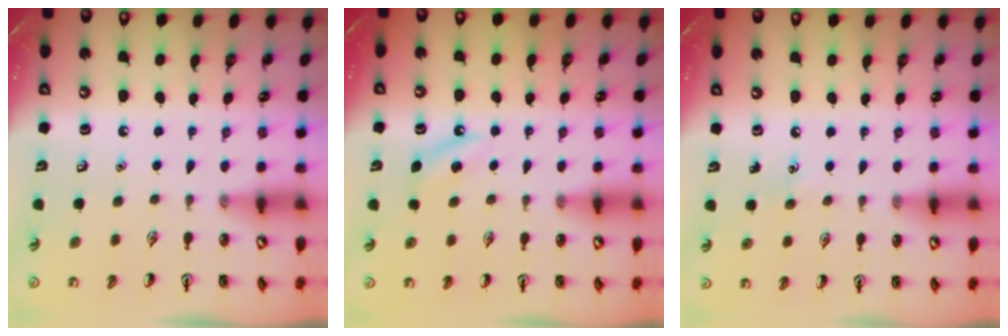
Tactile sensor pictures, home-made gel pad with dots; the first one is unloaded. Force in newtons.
{"total": 4.1, "press": 3.9, "slide": 1.4}
{"total": 3.6, "press": 3.4, "slide": 1.2}